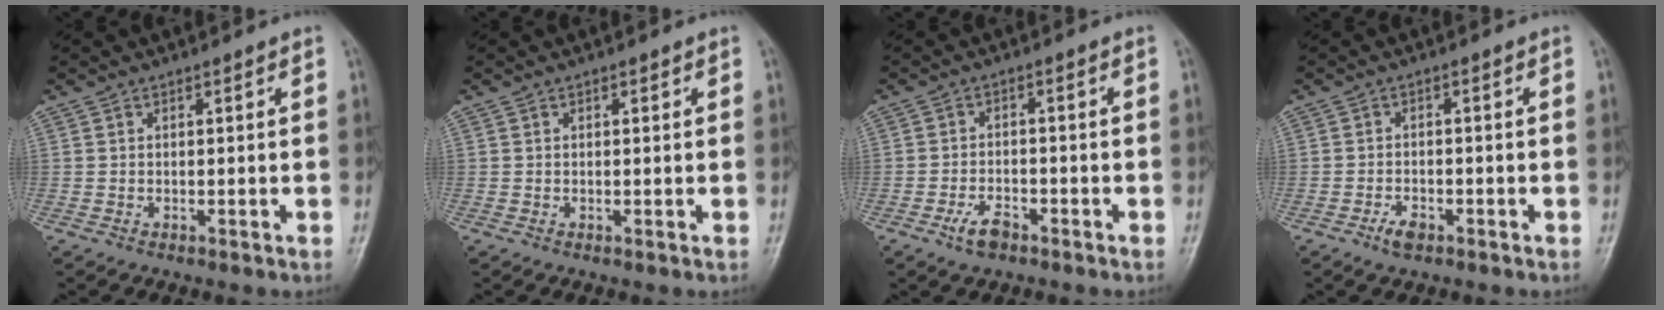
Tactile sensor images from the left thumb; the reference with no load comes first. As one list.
[{"total": 0.5, "force": [0.3, 0.4, 0.2], "torque": [0.004, 0.000, 0.001]}, {"total": 3.9, "force": [-2.5, 1.9, 2.2], "torque": [-0.041, 0.015, -0.047]}, {"total": 2.6, "force": [-1.8, 1.3, 1.4], "torque": [-0.026, 0.007, -0.032]}]